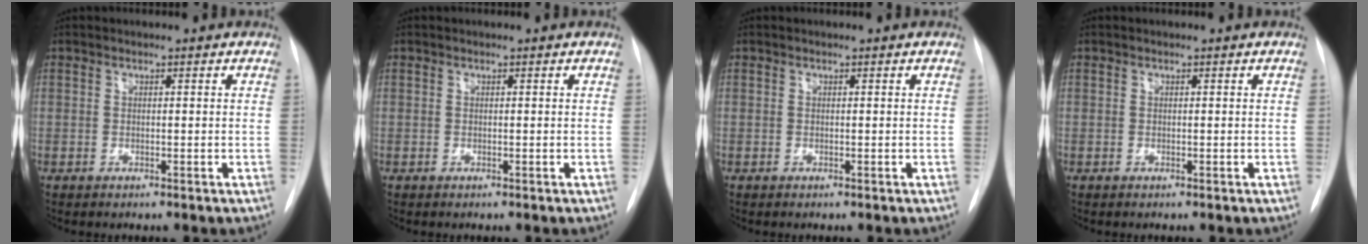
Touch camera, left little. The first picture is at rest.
{"total": 0.0}
{"total": 0.0}
{"total": 0.0}